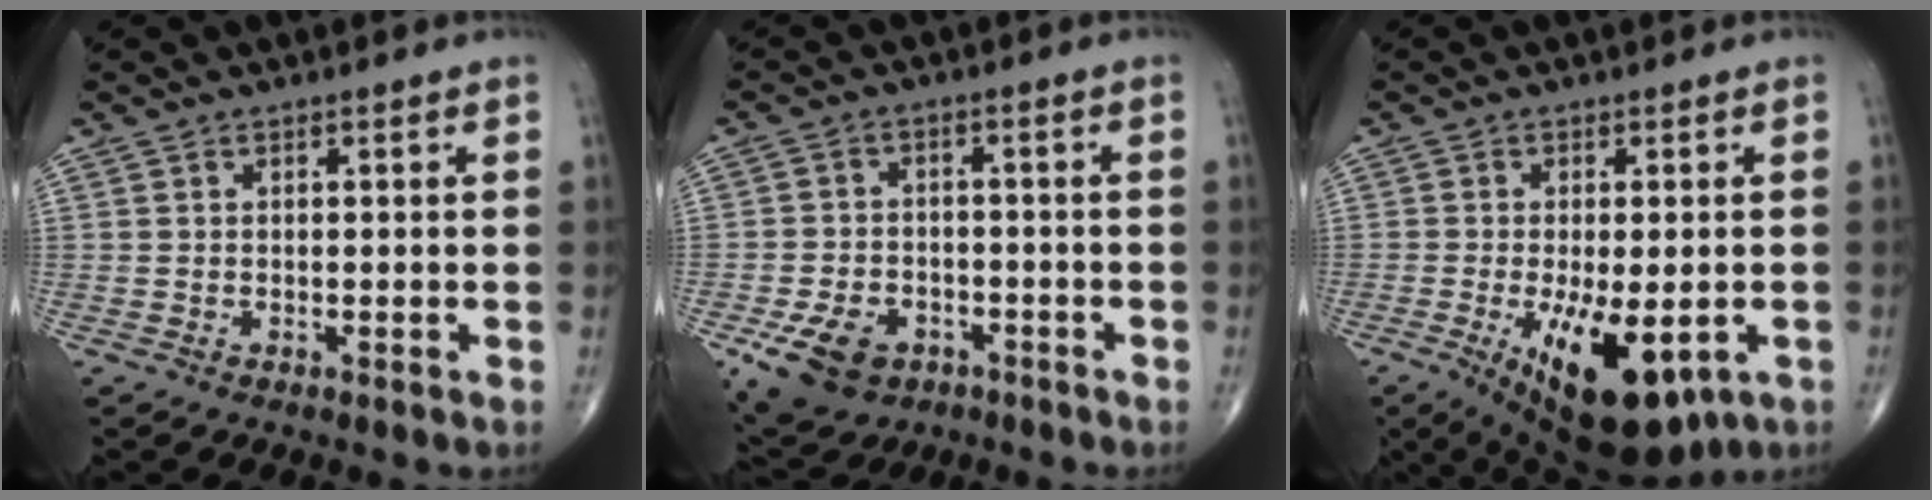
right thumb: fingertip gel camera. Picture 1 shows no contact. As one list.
[{"total": 10.1, "force": [-4.9, 7.1, 5.4], "torque": [-0.089, 0.018, -0.074]}, {"total": 15.0, "force": [-5.3, 6.6, 12.4], "torque": [-0.183, -0.014, -0.061]}]